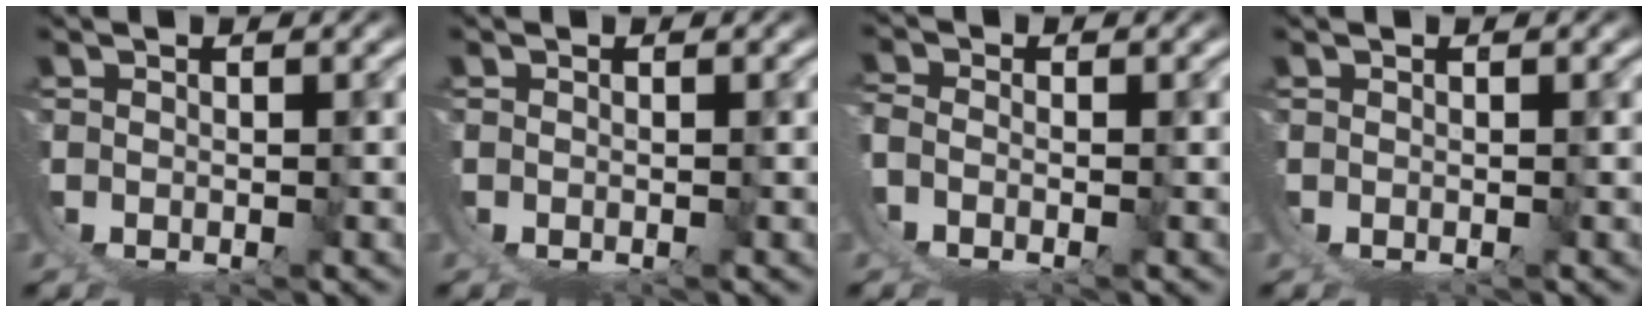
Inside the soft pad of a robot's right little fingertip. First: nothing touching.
{"total": 0.0}
{"total": 1.0, "force": [-1.0, 0.2, 0.0], "torque": [0.004, -0.006, -0.020]}
{"total": 0.0}